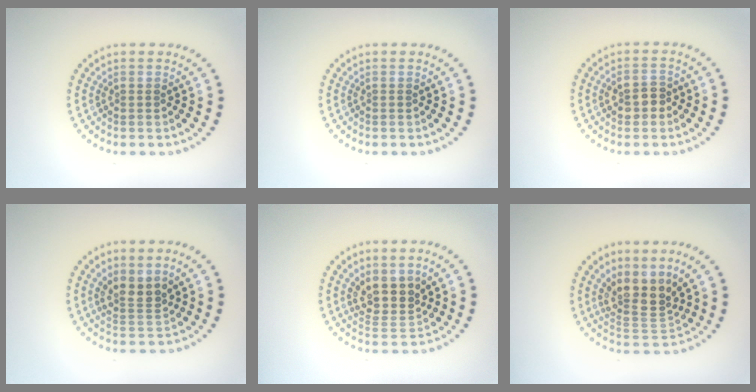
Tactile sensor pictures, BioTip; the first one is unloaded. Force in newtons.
{"total": 0.0}
{"total": 2.3, "press": 2.3, "slide": 0.4}
{"total": 2.7, "press": 2.2, "slide": 1.4}
{"total": 3.4, "press": 2.8, "slide": 1.9}
{"total": 4.0, "press": 2.9, "slide": 2.7}